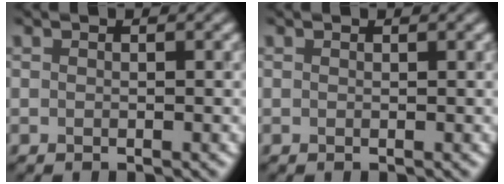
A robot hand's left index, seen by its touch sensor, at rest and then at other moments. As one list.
[{"total": 0.0}]